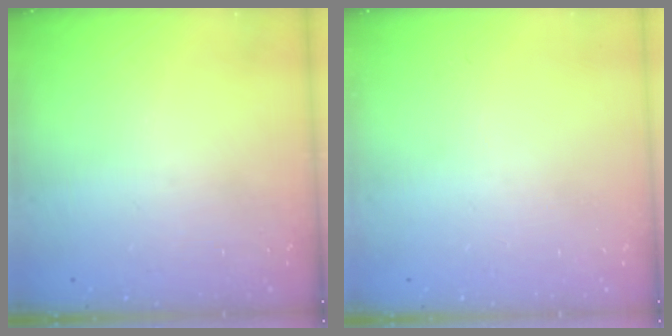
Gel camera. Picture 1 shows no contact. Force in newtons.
{"total": 0.0}